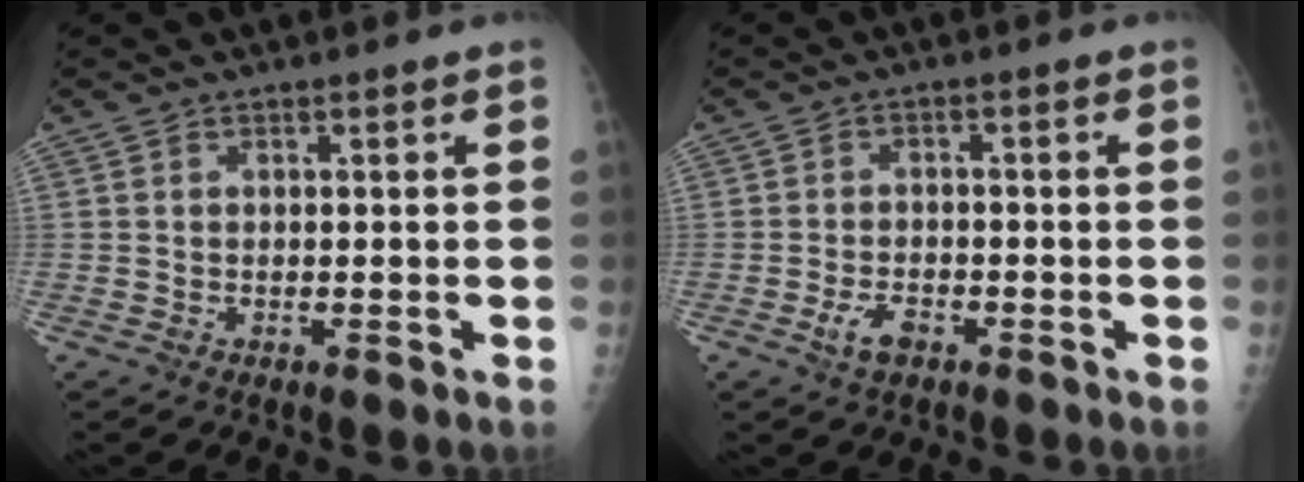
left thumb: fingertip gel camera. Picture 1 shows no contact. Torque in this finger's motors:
{"motor_torque": [-0.05, 0.05, 0.19, 0.09, 0.02]}